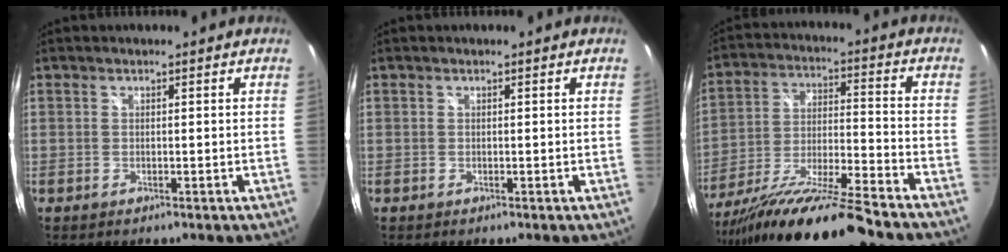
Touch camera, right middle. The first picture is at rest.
{"total": 0.0}
{"total": 19.4, "force": [-16.2, -0.1, 10.7], "torque": [-0.213, -0.045, -0.280]}